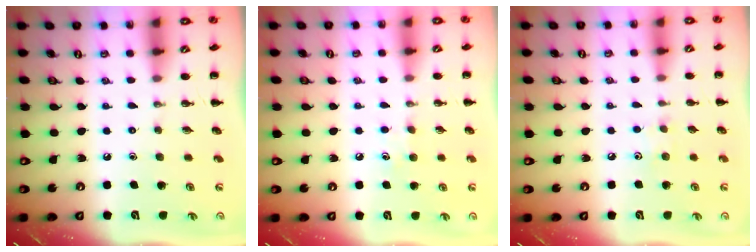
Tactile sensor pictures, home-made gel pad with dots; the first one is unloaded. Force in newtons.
{"total": 5.5, "press": 5.3, "slide": 1.5}
{"total": 5.1, "press": 4.9, "slide": 1.3}